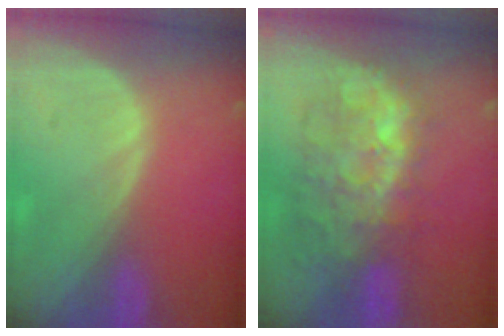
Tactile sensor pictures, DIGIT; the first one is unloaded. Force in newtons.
{"total": 9.6, "press": 9.3, "slide": 2.3}